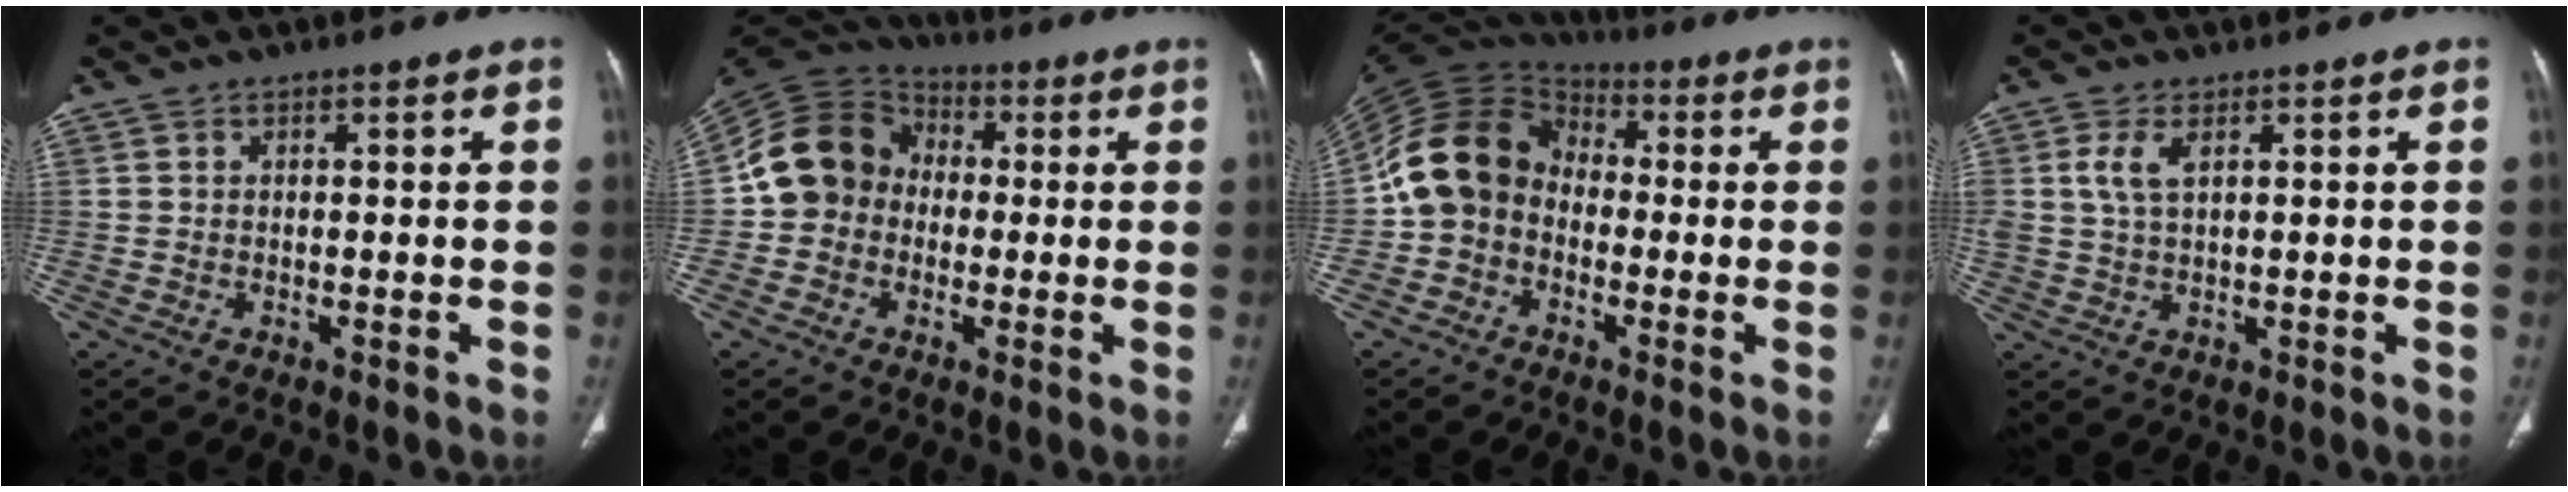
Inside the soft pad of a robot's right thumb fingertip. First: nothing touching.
{"total": 11.8, "force": [-0.7, 10.4, 5.5], "torque": [-0.091, 0.032, -0.029]}
{"total": 13.1, "force": [-1.9, 10.9, 7.2], "torque": [-0.130, 0.046, -0.053]}
{"total": 4.3, "force": [1.6, 1.8, 3.6], "torque": [-0.085, 0.002, 0.035]}